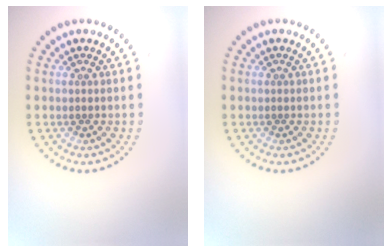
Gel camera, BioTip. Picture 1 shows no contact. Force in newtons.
{"total": 0.0}